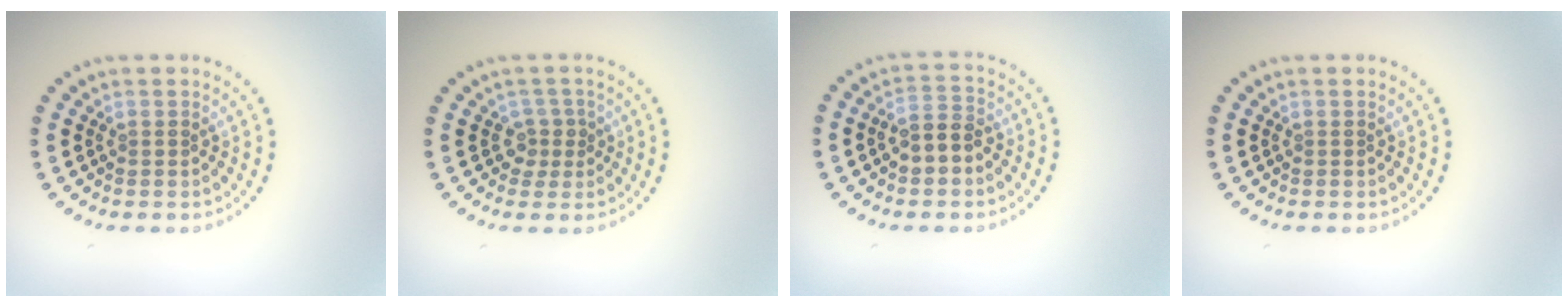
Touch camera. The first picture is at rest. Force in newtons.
{"total": 1.8, "press": 1.4, "slide": 1.1}
{"total": 3.0, "press": 2.9, "slide": 0.9}
{"total": 0.0}